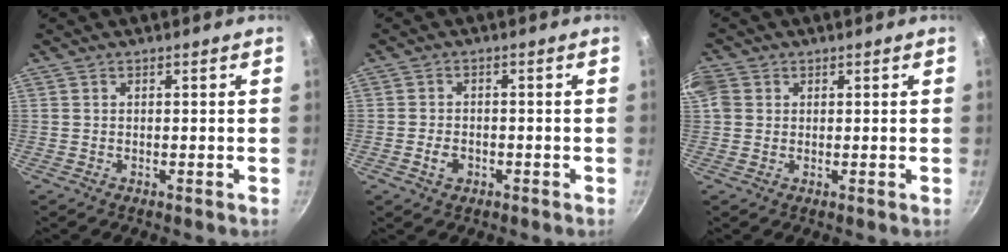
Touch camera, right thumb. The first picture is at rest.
{"total": 3.1, "force": [-1.3, 2.2, 1.7], "torque": [-0.026, 0.011, -0.024]}
{"total": 4.4, "force": [1.1, 3.7, 2.0], "torque": [-0.034, 0.004, 0.015]}